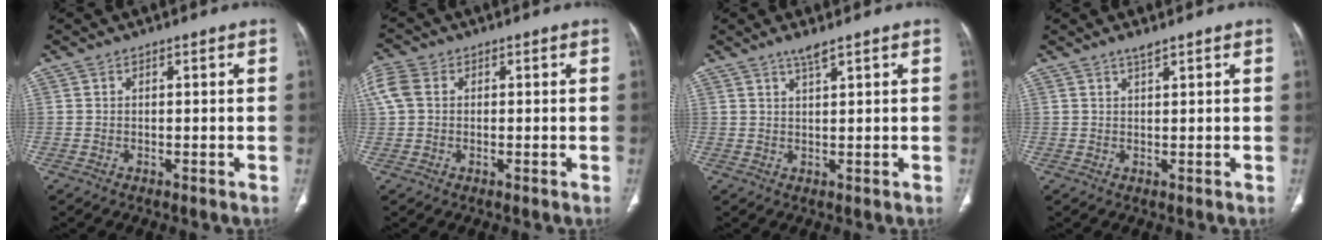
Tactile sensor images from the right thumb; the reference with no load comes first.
{"total": 5.7, "force": [1.0, 4.4, 3.5], "torque": [-0.096, 0.018, 0.019]}
{"total": 2.3, "force": [1.7, 0.0, 1.5], "torque": [-0.034, -0.008, 0.035]}
{"total": 1.5, "force": [1.3, 0.1, 0.9], "torque": [-0.011, -0.003, 0.025]}